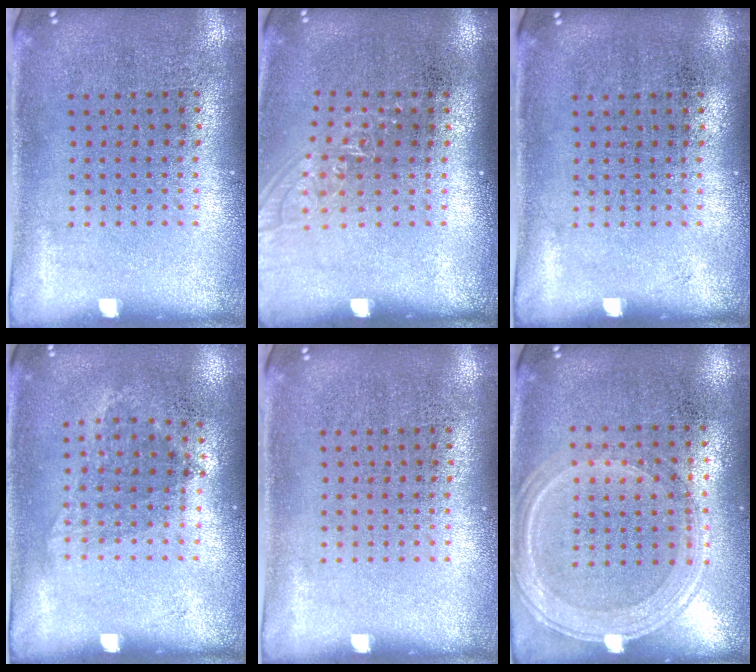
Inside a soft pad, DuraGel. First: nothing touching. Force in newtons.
{"total": 1.0, "press": 0.9, "slide": 0.3}
{"total": 0.0}
{"total": 1.0, "press": 0.8, "slide": 0.6}
{"total": 0.0}
{"total": 1.2, "press": 1.2, "slide": 0.4}